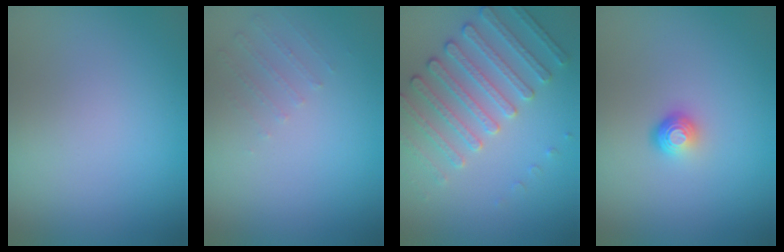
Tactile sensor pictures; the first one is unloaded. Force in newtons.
{"total": 0.6, "press": 0.5, "slide": 0.4}
{"total": 4.2, "press": 4.1, "slide": 1.2}
{"total": 1.7, "press": 1.2, "slide": 1.3}